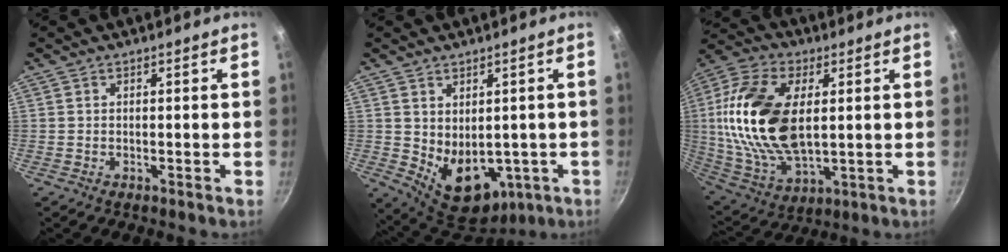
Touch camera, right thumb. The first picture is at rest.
{"total": 12.1, "force": [-1.2, 8.4, 8.6], "torque": [-0.102, -0.022, 0.013]}
{"total": 22.6, "force": [2.9, 12.7, 18.5], "torque": [-0.355, -0.003, 0.055]}